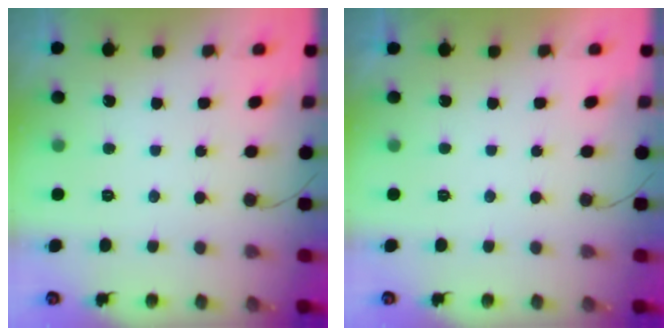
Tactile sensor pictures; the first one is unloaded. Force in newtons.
{"total": 2.3, "press": 2.3, "slide": 0.4}